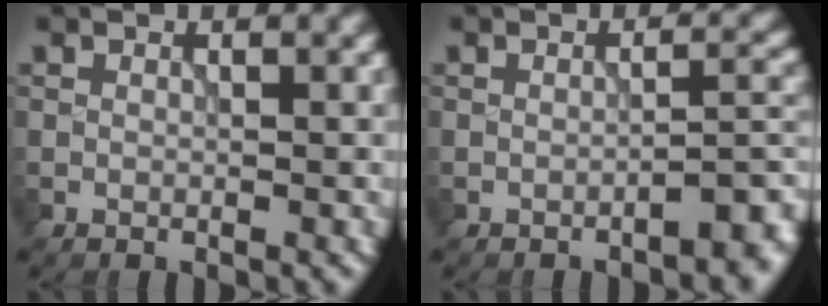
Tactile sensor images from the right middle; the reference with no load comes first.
{"total": 3.4, "force": [-2.3, 0.9, 2.4], "torque": [-0.028, 0.010, -0.037]}